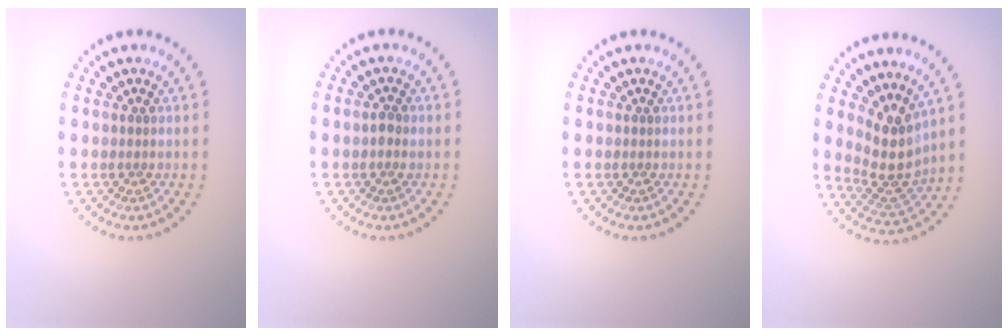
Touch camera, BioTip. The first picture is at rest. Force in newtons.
{"total": 1.0, "press": 1.0, "slide": 0.2}
{"total": 0.0}
{"total": 3.7, "press": 2.9, "slide": 2.2}